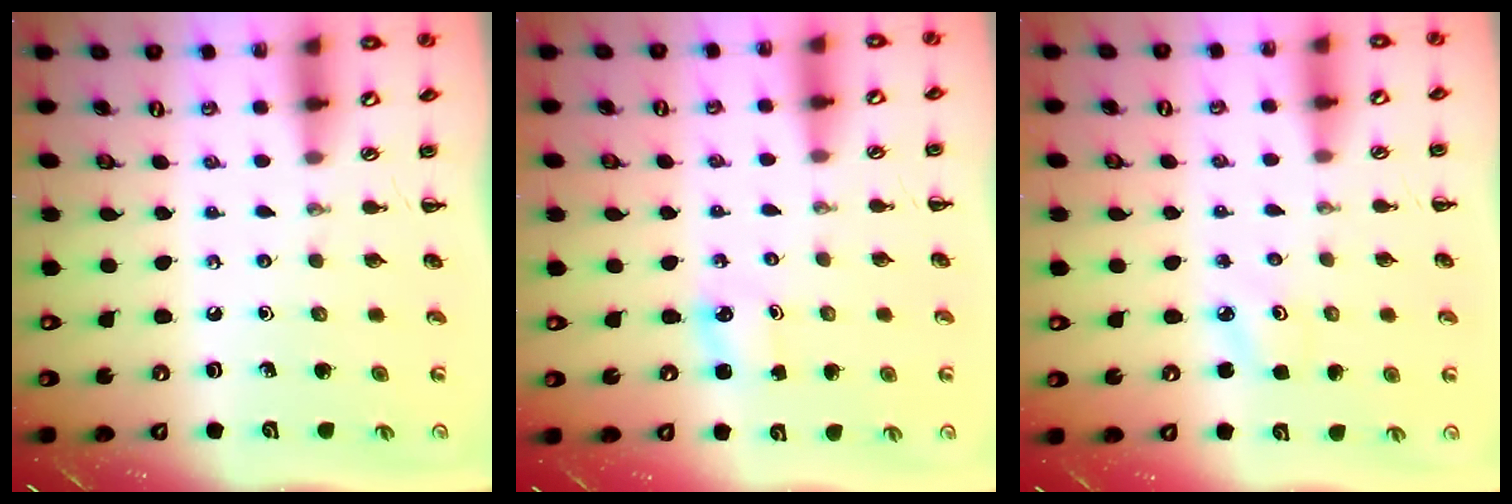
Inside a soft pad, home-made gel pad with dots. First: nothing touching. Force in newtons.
{"total": 1.4, "press": 1.4, "slide": 0.3}
{"total": 2.7, "press": 2.6, "slide": 0.8}